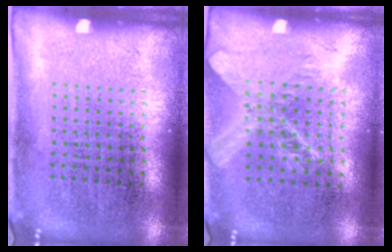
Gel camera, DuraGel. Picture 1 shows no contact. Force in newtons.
{"total": 1.5, "press": 1.3, "slide": 0.7}